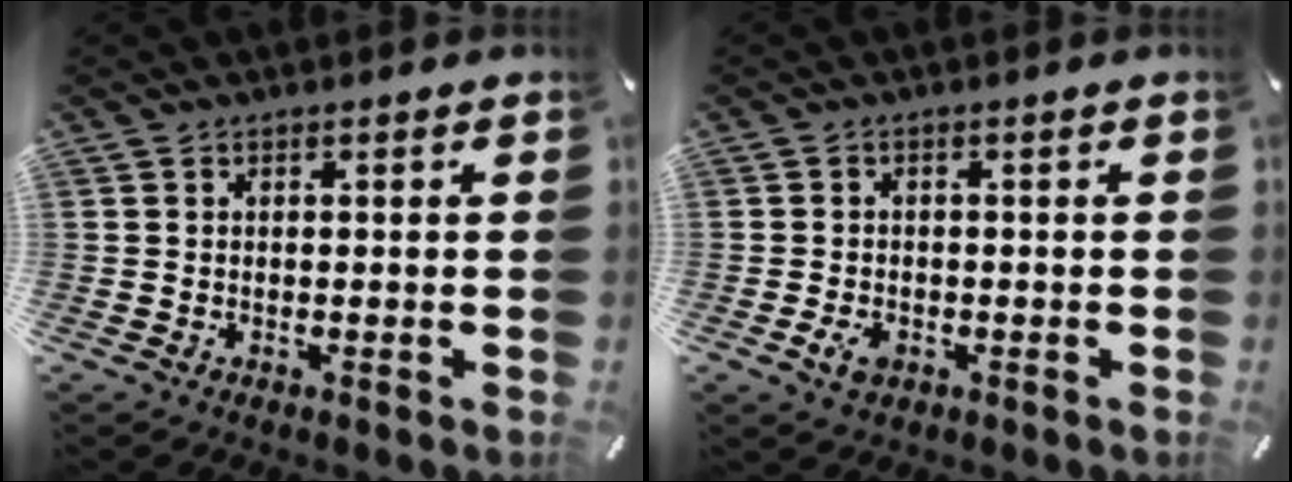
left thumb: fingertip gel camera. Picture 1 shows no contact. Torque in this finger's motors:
{"motor_torque": [0.00, 0.05, -0.02, 0.05, 0.03]}